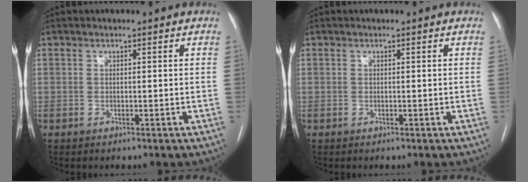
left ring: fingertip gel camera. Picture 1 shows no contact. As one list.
[{"total": 0.0}]